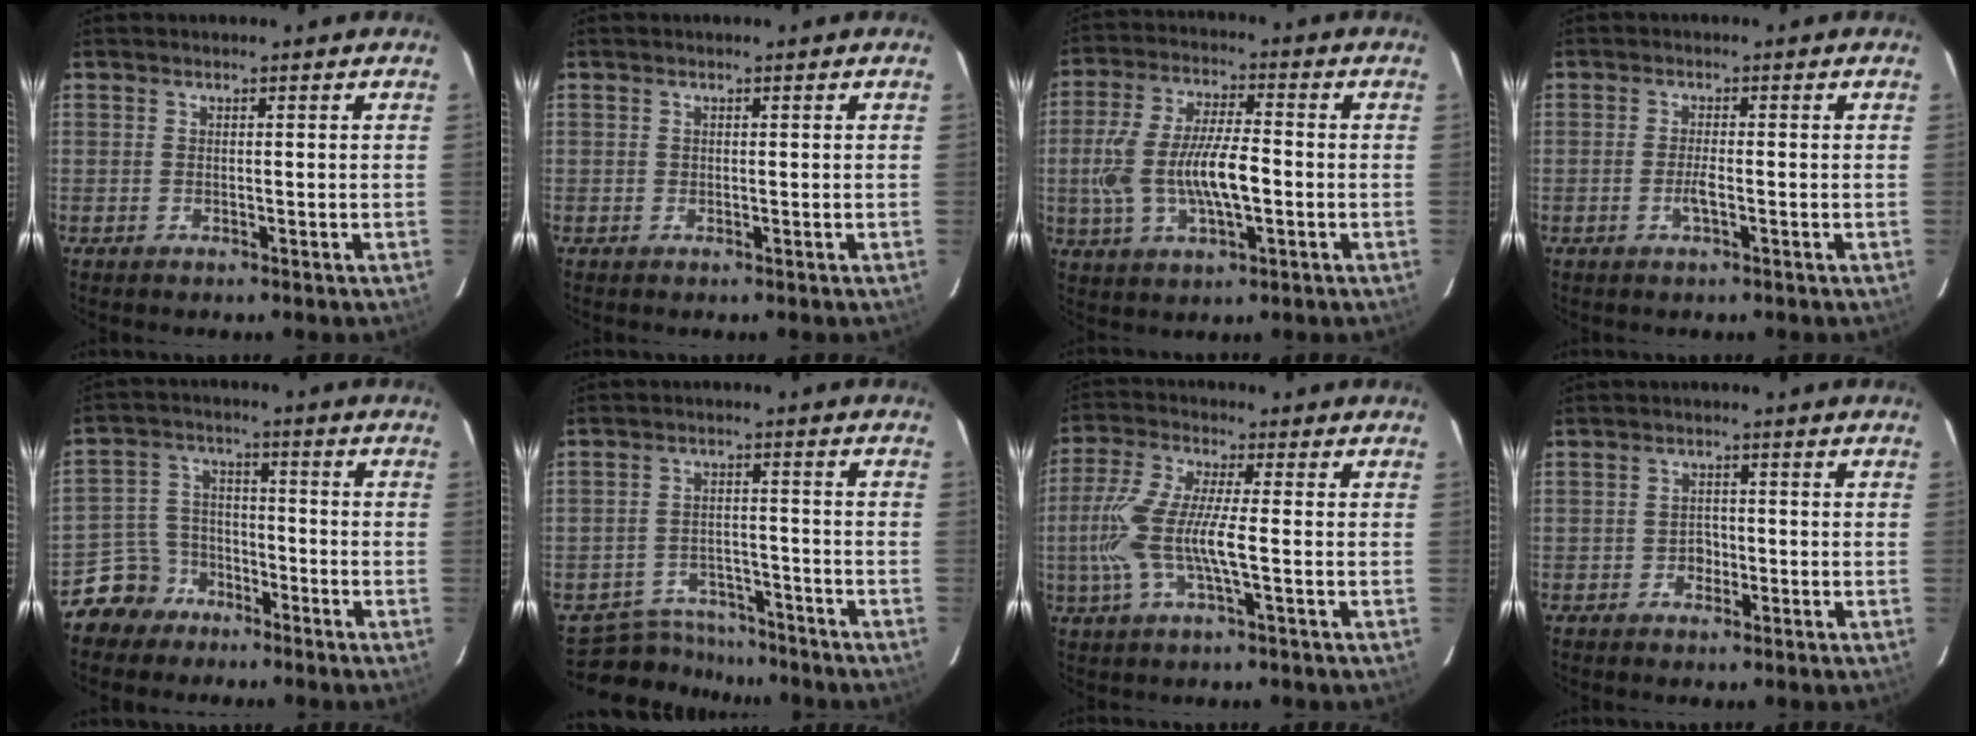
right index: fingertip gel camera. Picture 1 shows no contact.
{"total": 0.0}
{"total": 13.4, "force": [-2.0, 4.9, 12.3], "torque": [-0.250, -0.001, -0.032]}
{"total": 2.3, "force": [-0.9, 0.3, 2.1], "torque": [-0.043, -0.002, -0.017]}
{"total": 7.5, "force": [-5.4, 5.3, 0.5], "torque": [-0.026, 0.030, -0.099]}
{"total": 9.3, "force": [-8.6, 3.5, 1.0], "torque": [-0.042, 0.012, -0.126]}
{"total": 11.0, "force": [-2.1, 1.5, 10.7], "torque": [-0.230, -0.003, -0.041]}
{"total": 1.9, "force": [-1.0, 1.6, 0.4], "torque": [-0.006, 0.005, -0.015]}